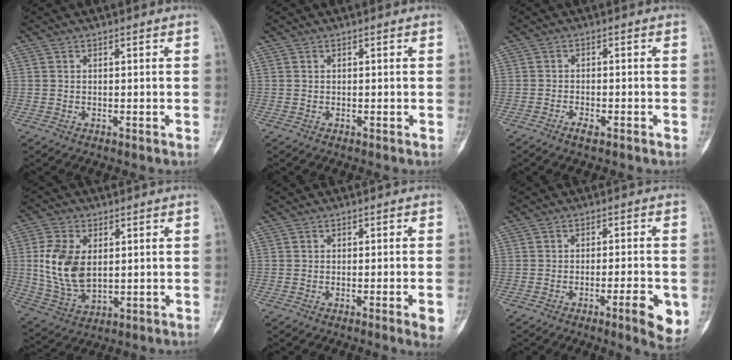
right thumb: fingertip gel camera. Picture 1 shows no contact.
{"total": 0.0}
{"total": 2.1, "force": [-1.4, 0.7, 1.4], "torque": [-0.029, 0.004, -0.028]}
{"total": 12.3, "force": [1.6, 7.6, 9.5], "torque": [-0.186, -0.009, 0.040]}
{"total": 4.2, "force": [-1.8, 0.2, 3.8], "torque": [-0.050, -0.001, -0.026]}
{"total": 7.5, "force": [-2.8, 1.5, 6.8], "torque": [-0.087, 0.000, -0.036]}